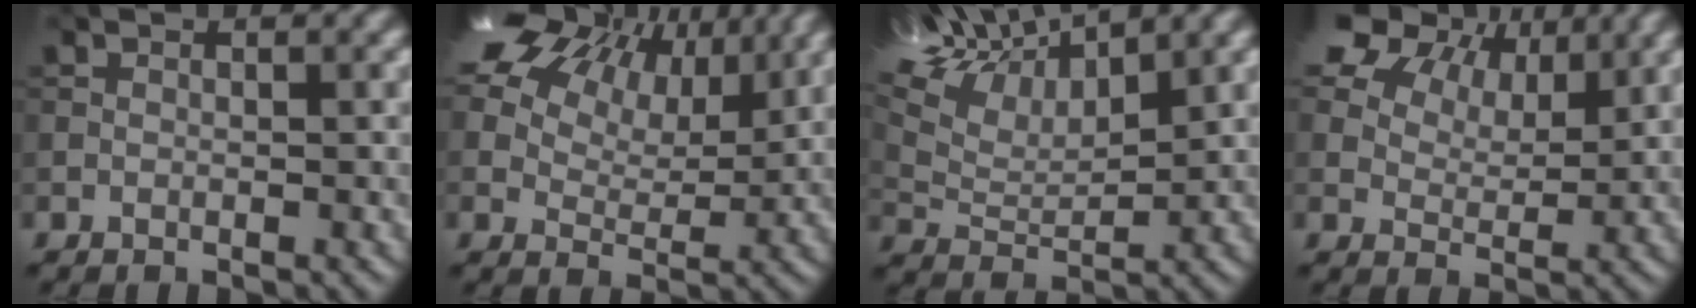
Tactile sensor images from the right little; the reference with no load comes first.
{"total": 14.8, "force": [8.7, 8.7, 8.2], "torque": [-0.193, 0.037, 0.177]}
{"total": 8.3, "force": [6.8, 2.1, 4.4], "torque": [-0.124, 0.015, 0.133]}
{"total": 11.0, "force": [7.1, 6.5, 5.3], "torque": [-0.145, 0.014, 0.151]}